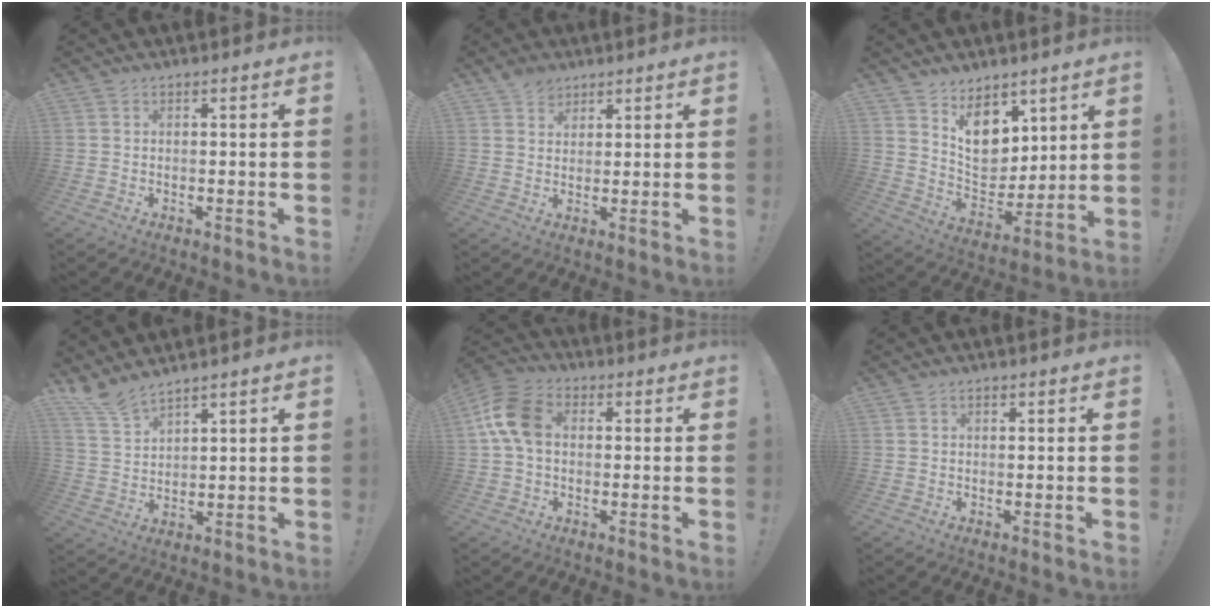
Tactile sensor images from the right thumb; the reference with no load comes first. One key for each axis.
{"total": 5.0, "fx": 3.7, "fy": 3.2, "fz": 0.8, "tx": -0.007, "ty": -0.019, "tz": 0.068}
{"total": 13.1, "fx": 8.1, "fy": 9.0, "fz": 5.0, "tx": -0.063, "ty": -0.063, "tz": 0.159}
{"total": 6.8, "fx": 6.2, "fy": 1.2, "fz": 2.5, "tx": -0.052, "ty": -0.040, "tz": 0.117}
{"total": 11.9, "fx": 1.6, "fy": 8.3, "fz": 8.3, "tx": -0.158, "ty": 0.016, "tz": 0.036}
{"total": 0.6, "fx": 0.3, "fy": 0.5, "fz": 0.3, "tx": 0.000, "ty": -0.002, "tz": 0.004}